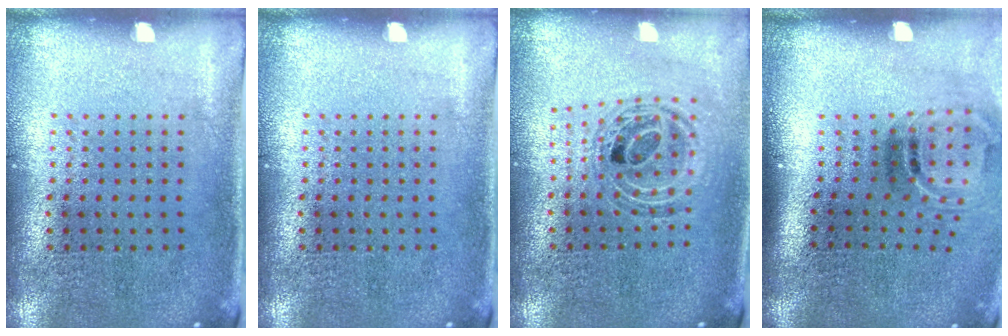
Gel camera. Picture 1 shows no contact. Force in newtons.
{"total": 0.0}
{"total": 0.7, "press": 0.7, "slide": 0.2}
{"total": 1.8, "press": 1.1, "slide": 1.5}